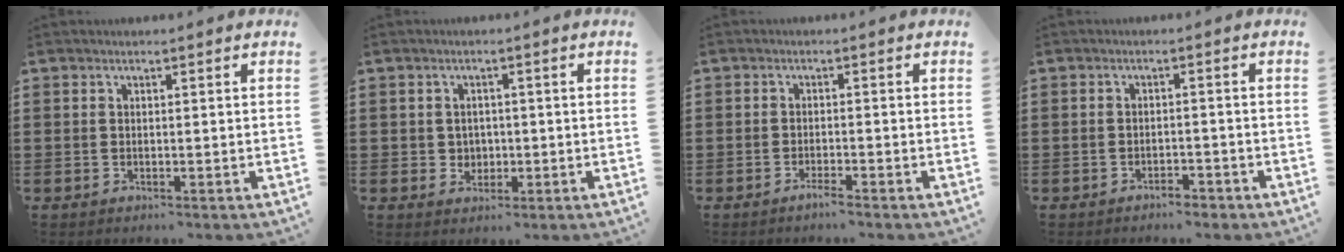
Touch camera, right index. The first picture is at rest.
{"total": 2.2, "force": [-0.1, 2.1, 0.5], "torque": [-0.010, 0.007, -0.007]}
{"total": 1.5, "force": [-1.3, 0.0, 0.7], "torque": [-0.015, -0.004, -0.023]}
{"total": 1.9, "force": [-1.9, 0.3, 0.3], "torque": [-0.014, -0.001, -0.038]}